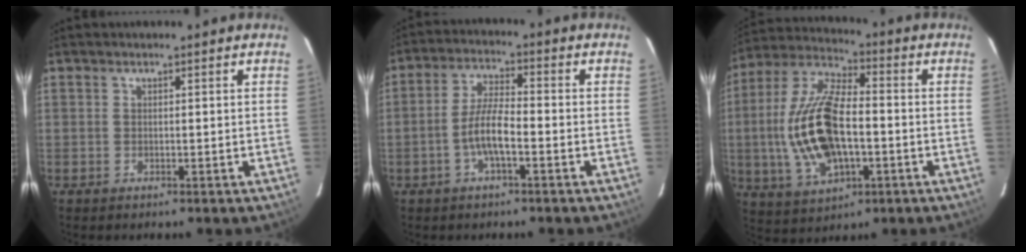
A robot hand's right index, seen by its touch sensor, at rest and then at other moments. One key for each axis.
{"total": 6.3, "fx": -2.5, "fy": 1.4, "fz": 5.6, "tx": -0.115, "ty": 0.006, "tz": -0.048}
{"total": 18.2, "fx": -2.4, "fy": 8.7, "fz": 15.8, "tx": -0.335, "ty": 0.003, "tz": -0.038}